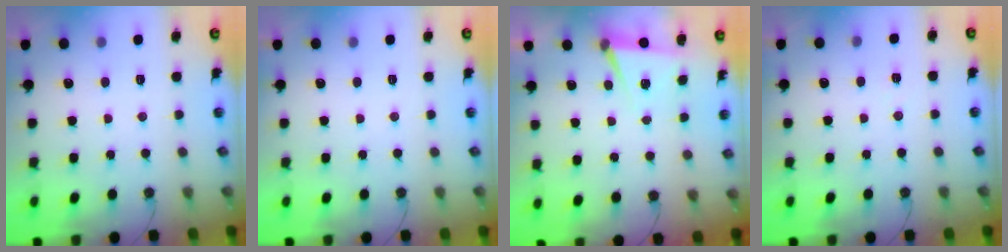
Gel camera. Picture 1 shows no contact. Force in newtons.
{"total": 0.0}
{"total": 5.1, "press": 2.5, "slide": 4.5}
{"total": 5.3, "press": 3.1, "slide": 4.3}